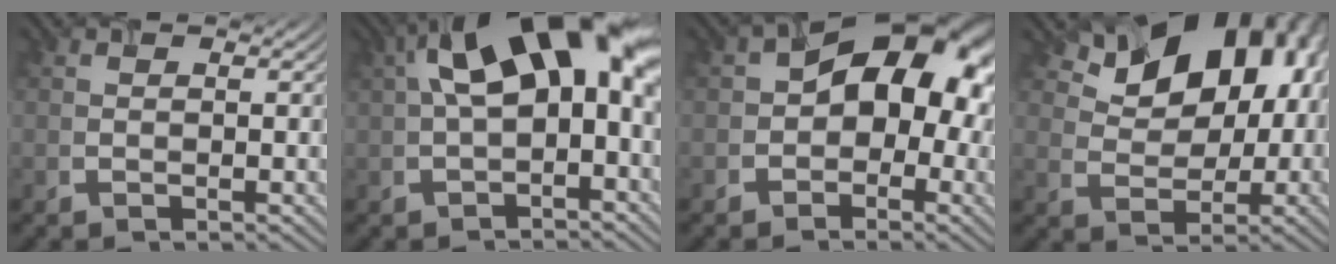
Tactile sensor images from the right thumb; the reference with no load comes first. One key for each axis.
{"total": 13.7, "fx": 3.1, "fy": 6.5, "fz": 11.7, "tx": -0.187, "ty": 0.017, "tz": 0.048}
{"total": 11.7, "fx": 0.6, "fy": 7.8, "fz": 8.6, "tx": -0.102, "ty": 0.017, "tz": -0.009}
{"total": 13.3, "fx": 5.7, "fy": 8.6, "fz": 8.3, "tx": -0.126, "ty": 0.008, "tz": 0.097}